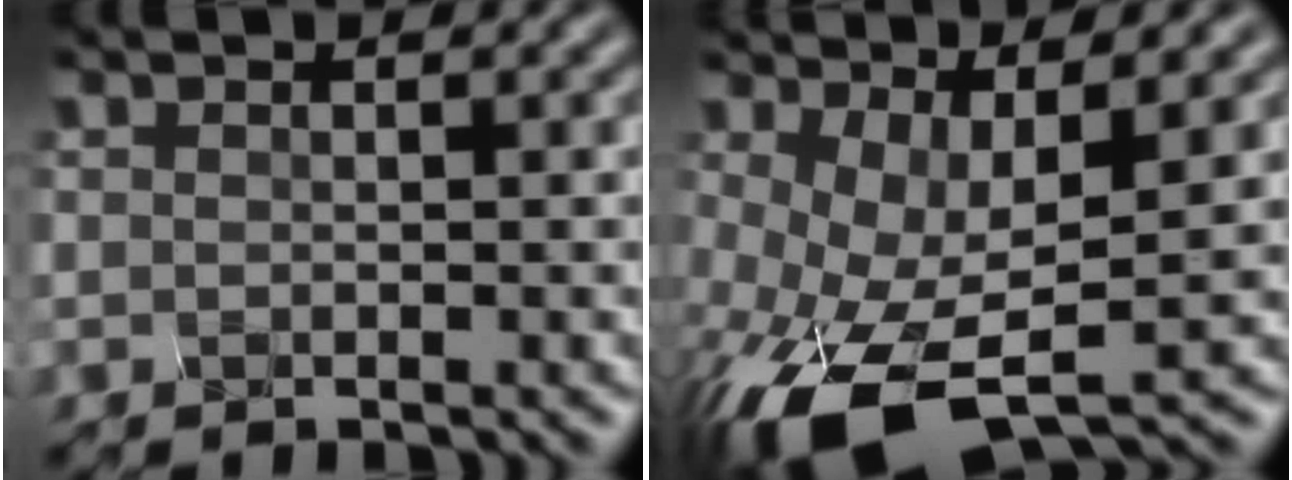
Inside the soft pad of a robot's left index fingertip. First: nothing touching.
{"total": 8.8, "force": [-3.1, 3.6, 7.4], "torque": [-0.186, -0.033, -0.021]}